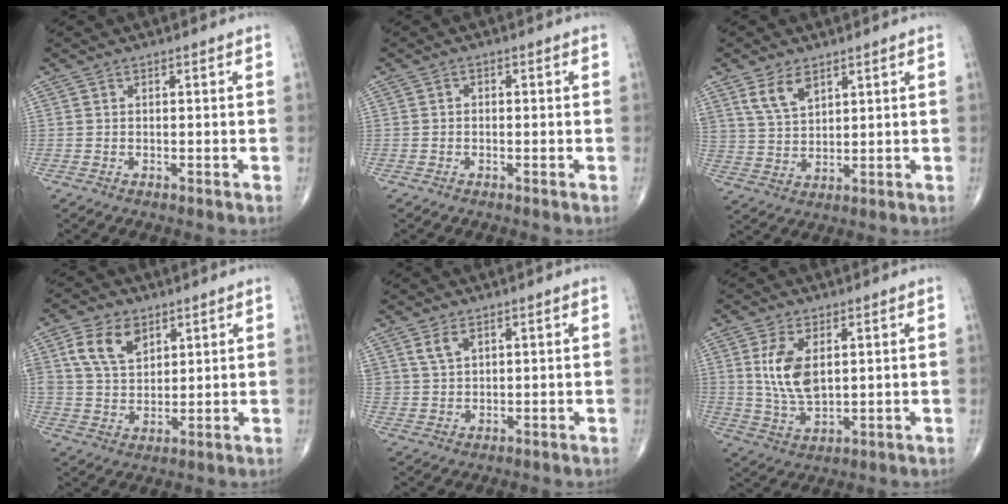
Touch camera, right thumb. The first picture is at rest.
{"total": 0.9, "force": [-0.1, 0.7, 0.5], "torque": [-0.002, 0.004, -0.006]}
{"total": 6.3, "force": [3.8, 3.5, 3.6], "torque": [-0.061, -0.018, 0.082]}
{"total": 9.6, "force": [4.6, 6.2, 5.7], "torque": [-0.090, -0.014, 0.090]}
{"total": 3.5, "force": [2.1, 2.0, 2.0], "torque": [-0.034, -0.011, 0.048]}
{"total": 9.3, "force": [2.3, 4.9, 7.6], "torque": [-0.142, -0.015, 0.055]}